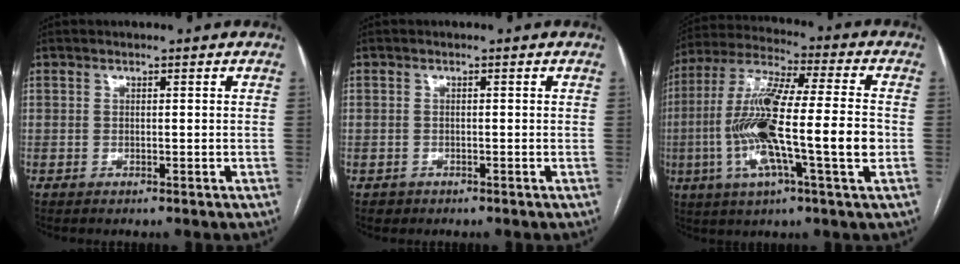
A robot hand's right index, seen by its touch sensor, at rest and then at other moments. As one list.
[{"total": 1.3, "force": [-0.7, 1.1, -0.1], "torque": [-0.002, 0.005, -0.012]}, {"total": 18.3, "force": [-3.1, 1.4, 18.0], "torque": [-0.346, 0.001, -0.060]}]